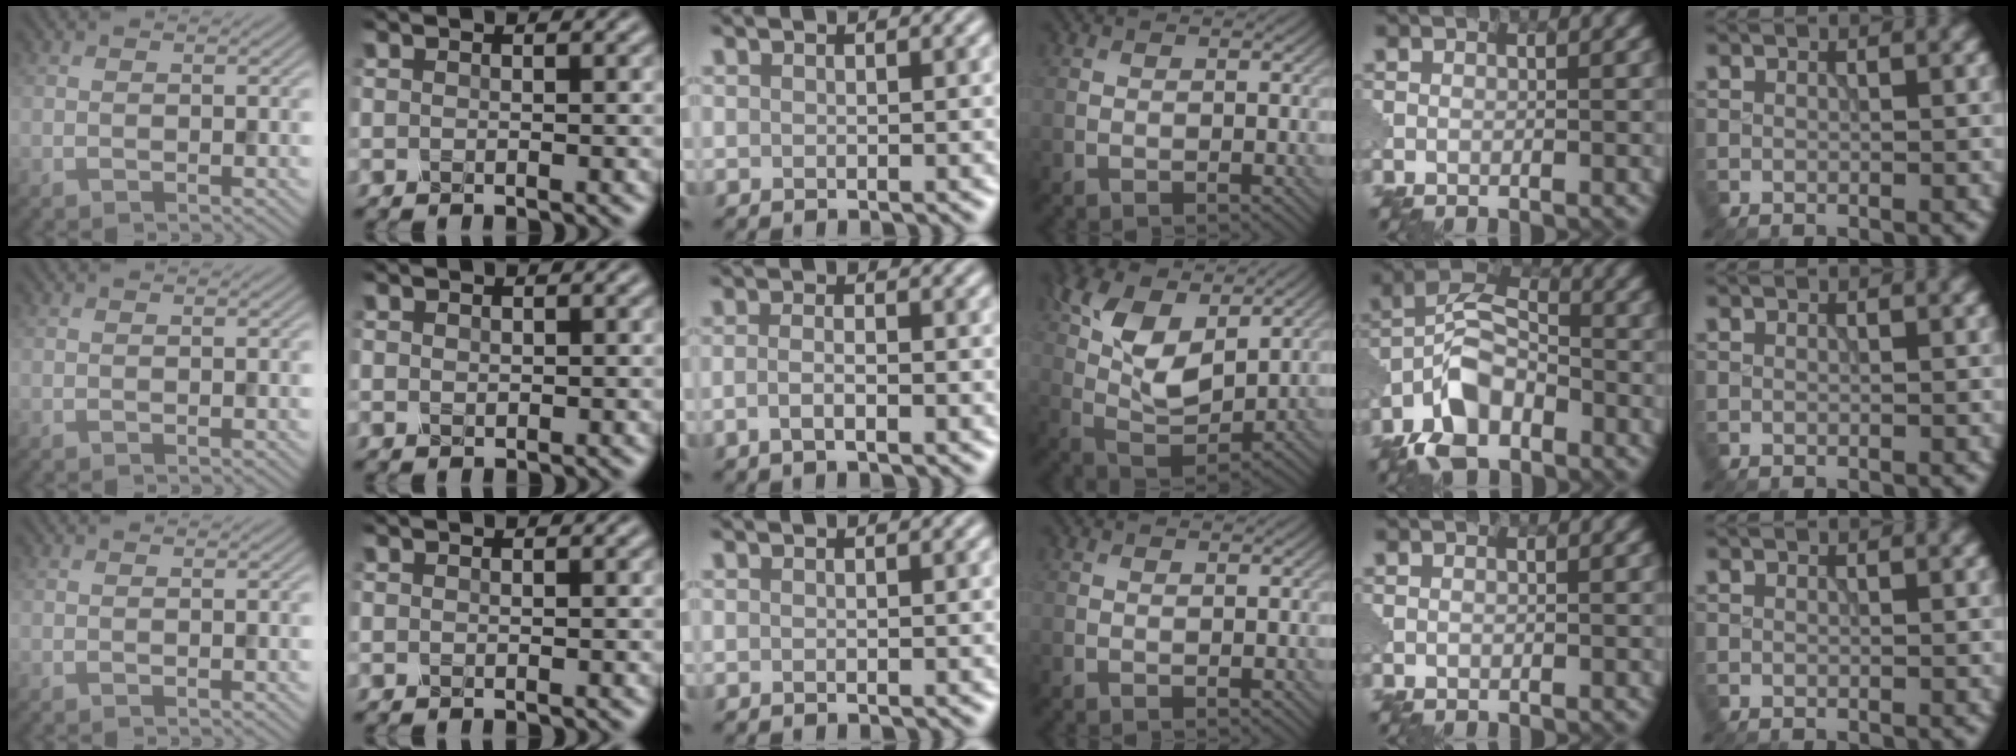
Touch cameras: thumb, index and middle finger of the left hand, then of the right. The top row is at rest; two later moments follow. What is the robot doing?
{"motion": "insert", "object": "pin"}